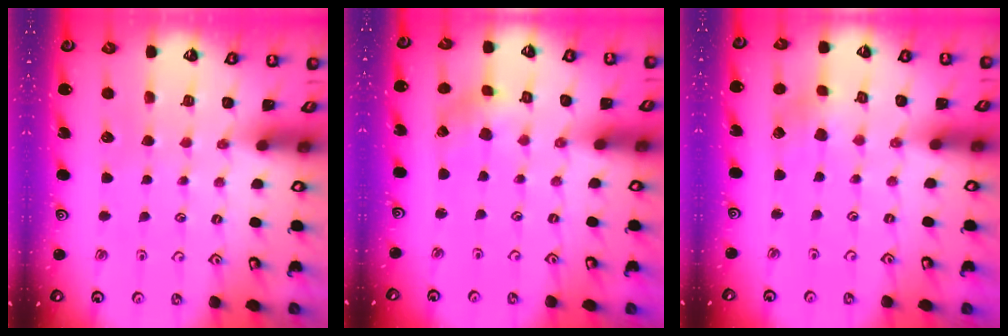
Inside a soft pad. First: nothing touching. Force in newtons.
{"total": 1.8, "press": 1.8, "slide": 0.3}
{"total": 2.3, "press": 2.2, "slide": 0.4}